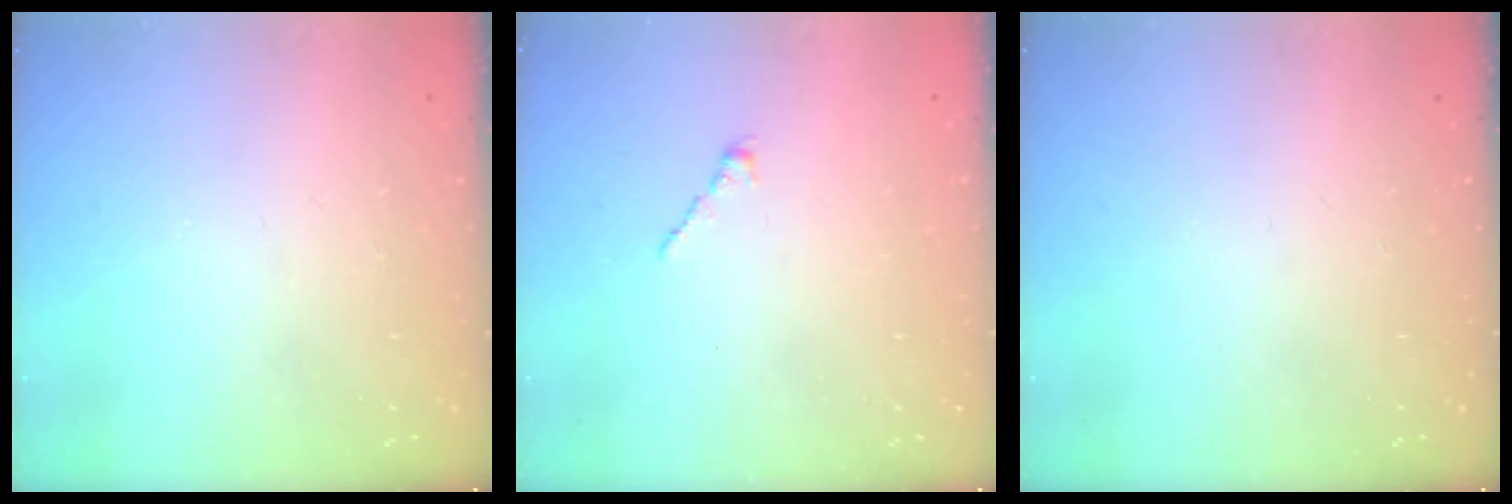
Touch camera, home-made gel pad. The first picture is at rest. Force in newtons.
{"total": 1.2, "press": 1.1, "slide": 0.5}
{"total": 0.0}